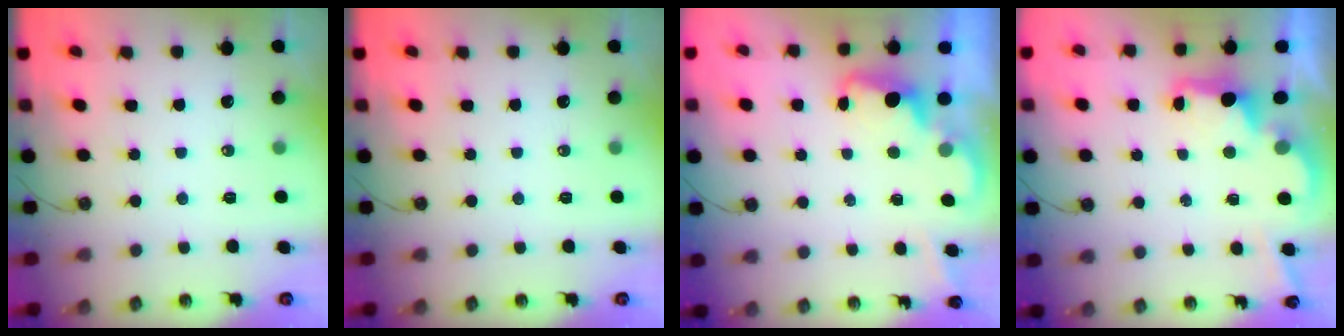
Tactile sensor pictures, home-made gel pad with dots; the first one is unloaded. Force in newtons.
{"total": 0.0}
{"total": 2.1, "press": 2.0, "slide": 0.6}
{"total": 2.5, "press": 2.3, "slide": 0.8}